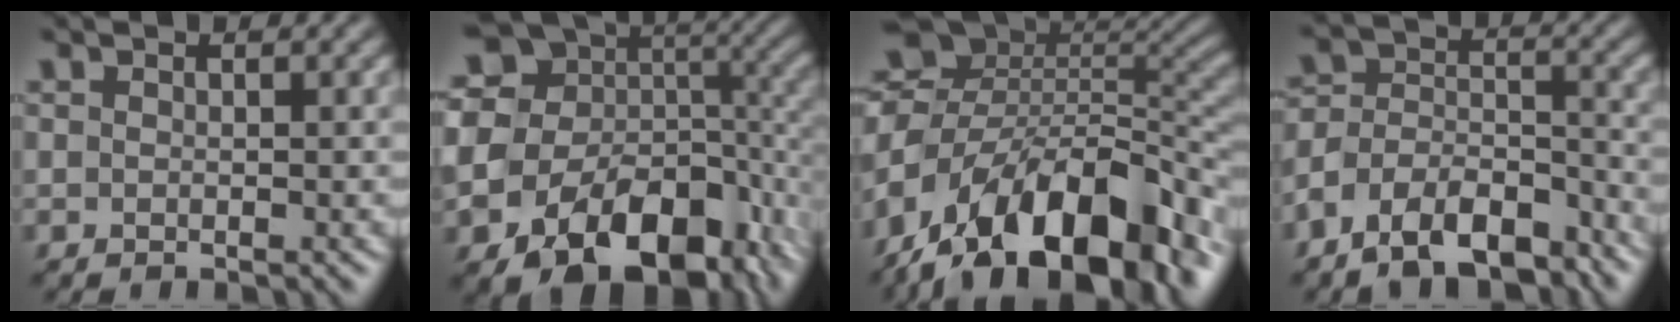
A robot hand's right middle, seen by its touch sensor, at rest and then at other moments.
{"total": 19.3, "force": [-5.5, 13.7, 12.5], "torque": [-0.189, -0.023, -0.066]}
{"total": 17.5, "force": [-9.1, 9.4, 11.6], "torque": [-0.198, 0.004, -0.149]}
{"total": 9.6, "force": [-7.3, 4.3, 4.5], "torque": [-0.080, 0.002, -0.134]}